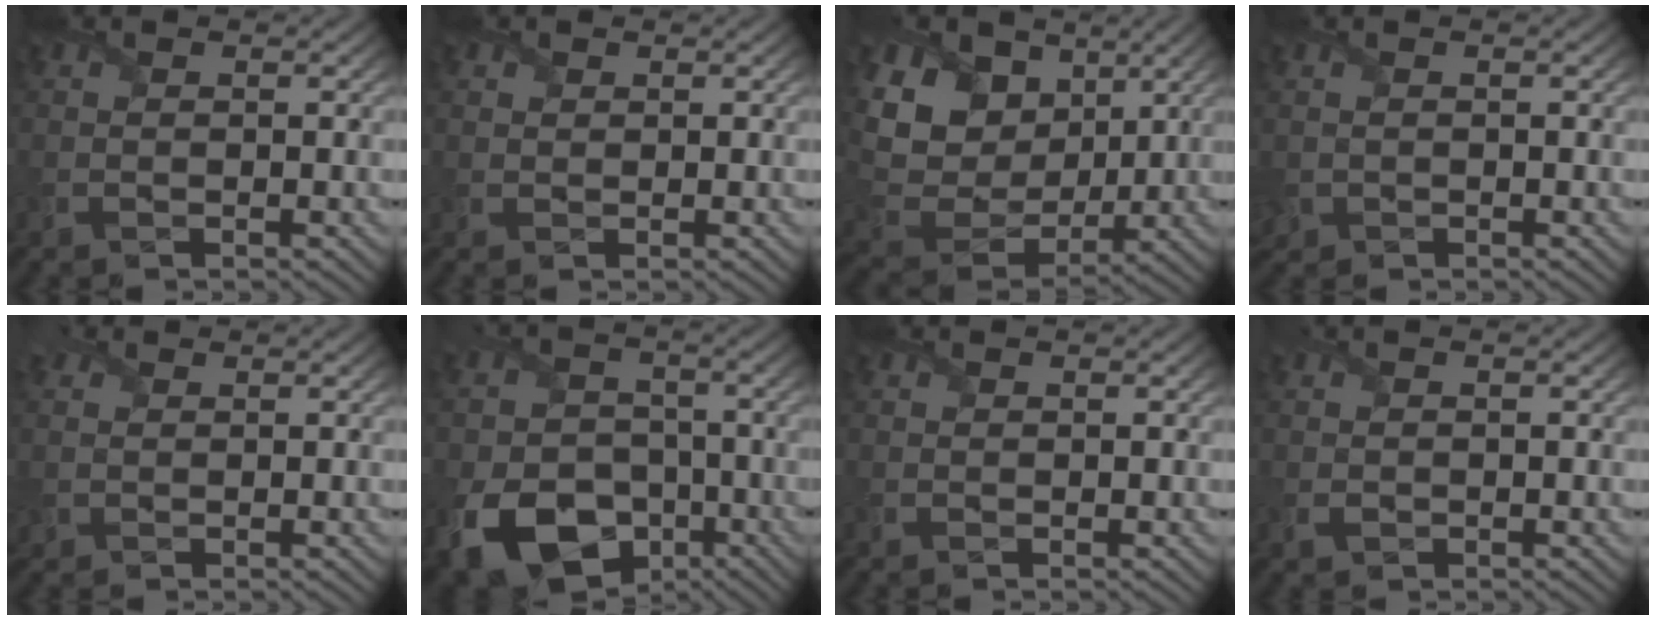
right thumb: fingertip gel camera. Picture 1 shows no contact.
{"total": 0.7, "force": [0.5, 0.4, 0.0], "torque": [-0.006, 0.000, 0.010]}
{"total": 14.5, "force": [5.7, 10.9, 7.7], "torque": [-0.231, 0.041, 0.120]}
{"total": 1.3, "force": [-0.1, 1.3, 0.3], "torque": [-0.024, -0.003, -0.006]}
{"total": 1.8, "force": [0.8, 1.6, 0.4], "torque": [-0.024, 0.005, 0.011]}
{"total": 14.5, "force": [-6.6, 10.5, 7.5], "torque": [-0.172, -0.049, -0.120]}
{"total": 0.0}
{"total": 0.9, "force": [-0.3, 0.7, 0.3], "torque": [-0.010, -0.002, -0.008]}